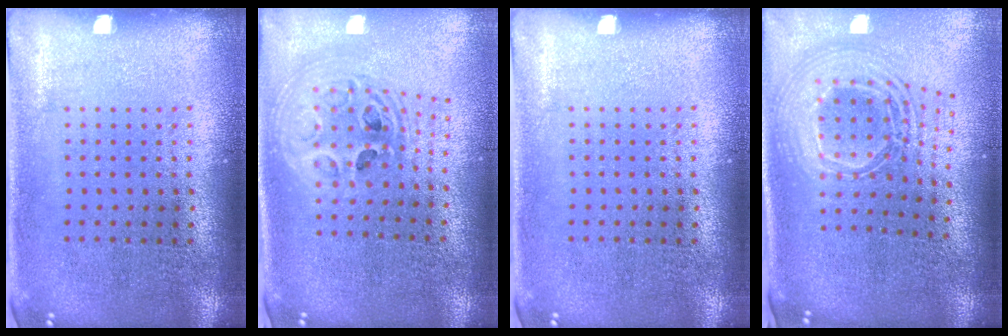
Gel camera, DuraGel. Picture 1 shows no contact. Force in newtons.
{"total": 2.4, "press": 1.8, "slide": 1.5}
{"total": 0.0}
{"total": 2.6, "press": 1.9, "slide": 1.8}